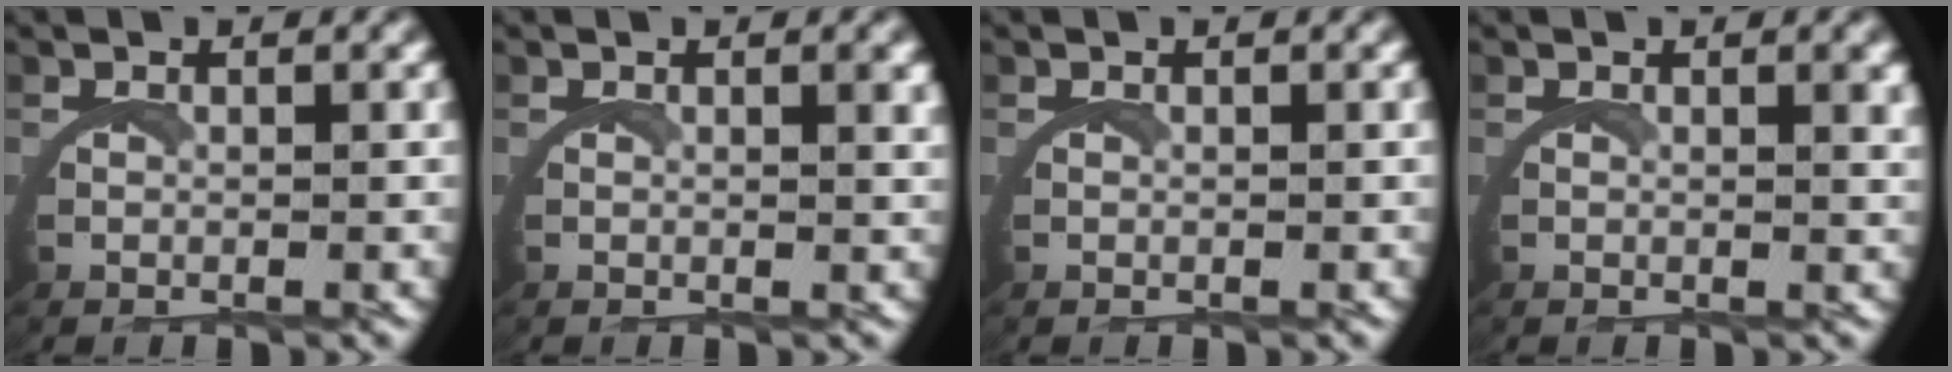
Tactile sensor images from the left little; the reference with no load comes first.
{"total": 1.0, "force": [0.5, -0.1, 0.9], "torque": [-0.016, 0.000, 0.006]}
{"total": 0.0}
{"total": 1.0, "force": [0.5, -0.1, 0.9], "torque": [-0.016, -0.001, 0.007]}